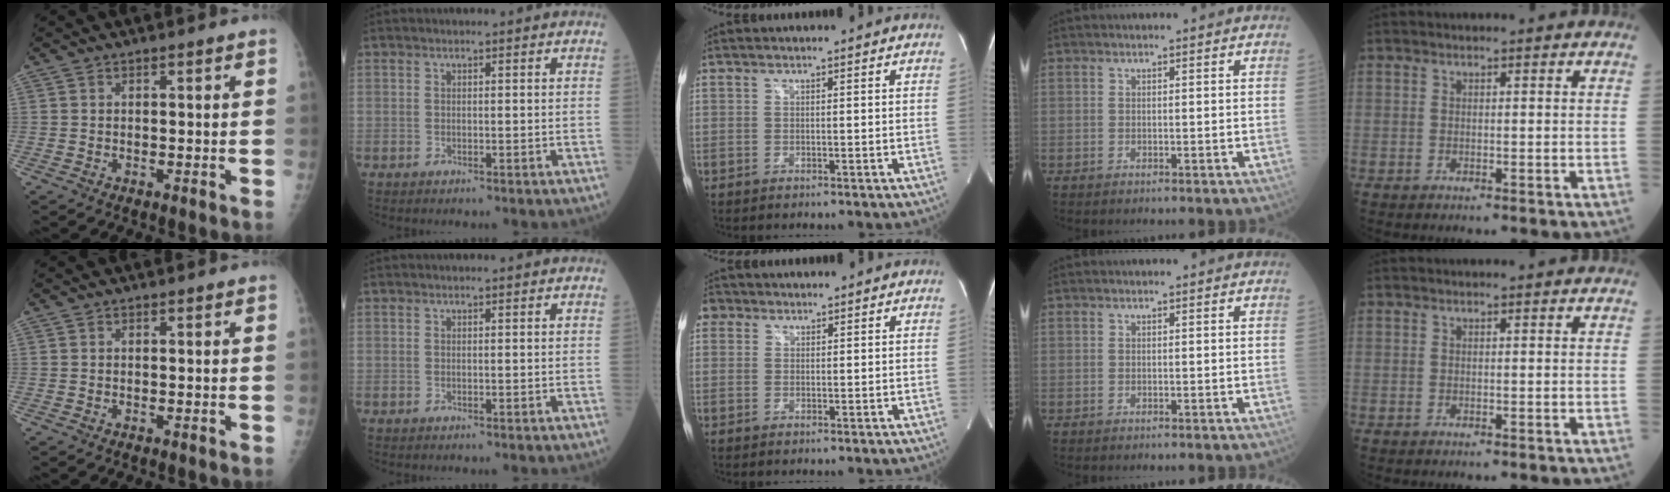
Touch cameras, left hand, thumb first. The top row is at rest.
{"middle": {"total": 2.3, "force": [1.1, 2.0, 0.3], "torque": [0.001, 0.011, 0.015]}}